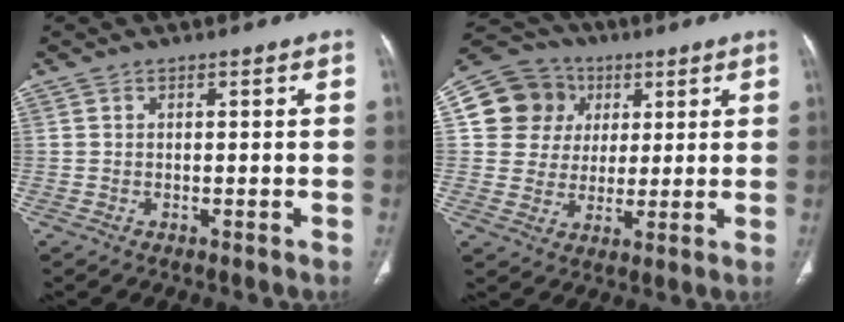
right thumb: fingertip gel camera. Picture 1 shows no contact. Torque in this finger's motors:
{"motor_torque": [0.29, 2.18, 0.27, -0.41, -0.03]}